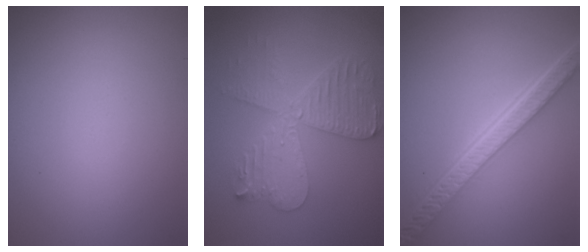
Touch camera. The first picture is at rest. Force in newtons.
{"total": 5.7, "press": 5.6, "slide": 0.9}
{"total": 5.9, "press": 4.3, "slide": 4.0}